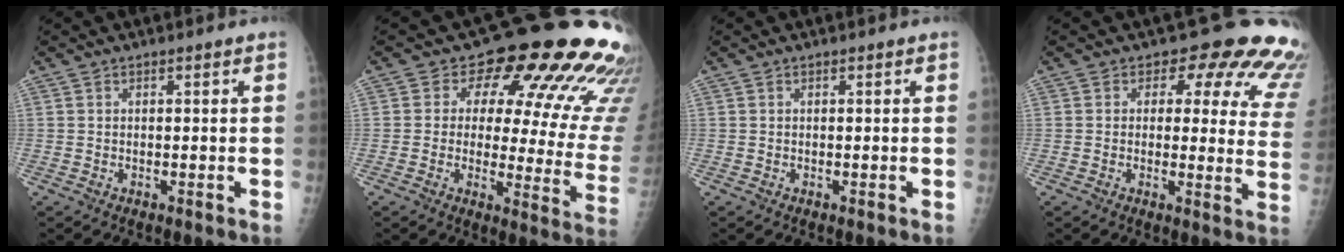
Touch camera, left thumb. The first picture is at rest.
{"total": 22.4, "force": [13.1, 10.1, 15.1], "torque": [-0.146, -0.051, 0.145]}
{"total": 0.0}
{"total": 15.0, "force": [11.3, 7.1, 6.9], "torque": [-0.016, -0.058, 0.093]}